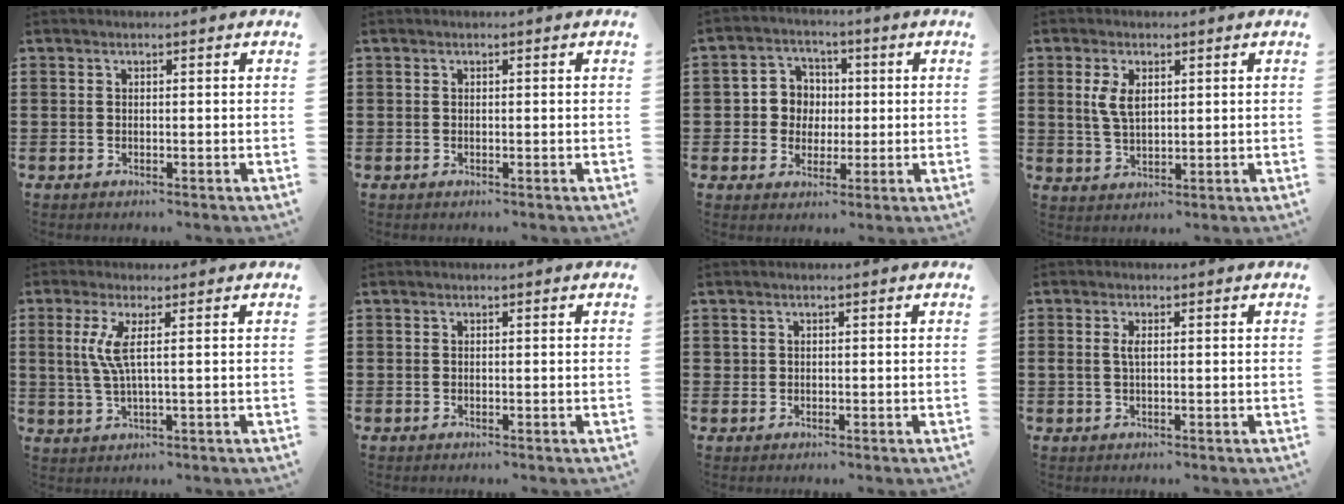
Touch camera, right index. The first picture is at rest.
{"total": 0.0}
{"total": 4.7, "force": [0.1, 4.6, 1.1], "torque": [-0.038, 0.018, 0.001]}
{"total": 4.2, "force": [1.3, 1.7, 3.6], "torque": [-0.079, 0.003, 0.022]}
{"total": 4.7, "force": [1.0, -0.5, 4.6], "torque": [-0.105, -0.016, 0.010]}
{"total": 0.0}
{"total": 0.8, "force": [0.4, 0.7, 0.1], "torque": [-0.003, 0.003, 0.008]}
{"total": 1.7, "force": [0.3, 0.6, 1.5], "torque": [-0.031, 0.005, 0.002]}